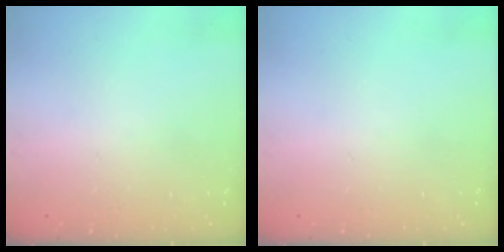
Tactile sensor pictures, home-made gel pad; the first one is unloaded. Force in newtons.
{"total": 0.0}